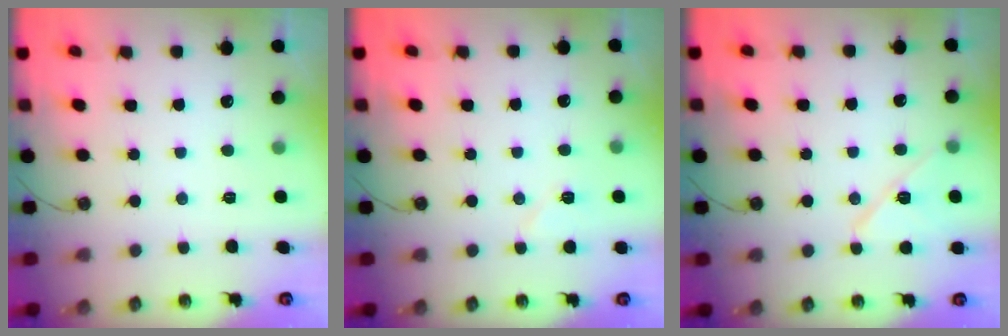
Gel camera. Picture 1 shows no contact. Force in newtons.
{"total": 5.5, "press": 5.3, "slide": 1.5}
{"total": 10.4, "press": 10.3, "slide": 1.1}